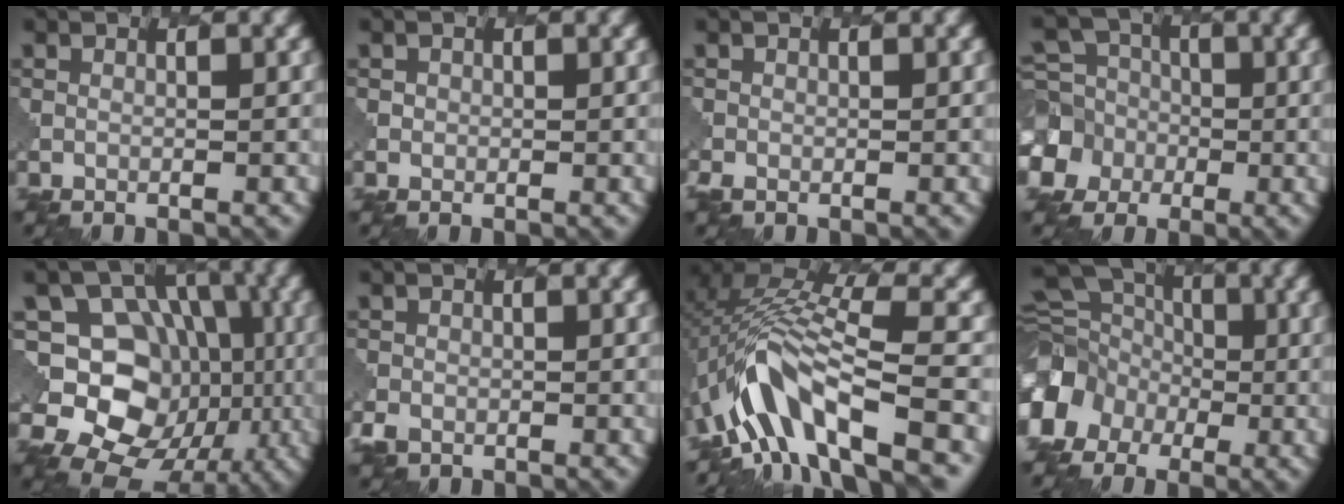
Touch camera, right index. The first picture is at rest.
{"total": 0.9, "force": [0.1, 0.9, 0.1], "torque": [0.003, -0.005, 0.000]}
{"total": 1.1, "force": [-0.4, 0.8, 0.6], "torque": [-0.015, -0.004, -0.008]}
{"total": 9.1, "force": [-2.1, 8.4, 2.7], "torque": [-0.077, -0.007, -0.064]}
{"total": 12.4, "force": [-1.2, 10.5, 6.5], "torque": [-0.086, -0.008, -0.037]}
{"total": 1.5, "force": [-0.8, 1.3, 0.4], "torque": [-0.010, -0.007, -0.019]}
{"total": 10.2, "force": [-4.7, 3.5, 8.3], "torque": [-0.144, 0.013, -0.090]}
{"total": 10.1, "force": [-2.8, 8.7, 4.3], "torque": [-0.088, -0.010, -0.070]}